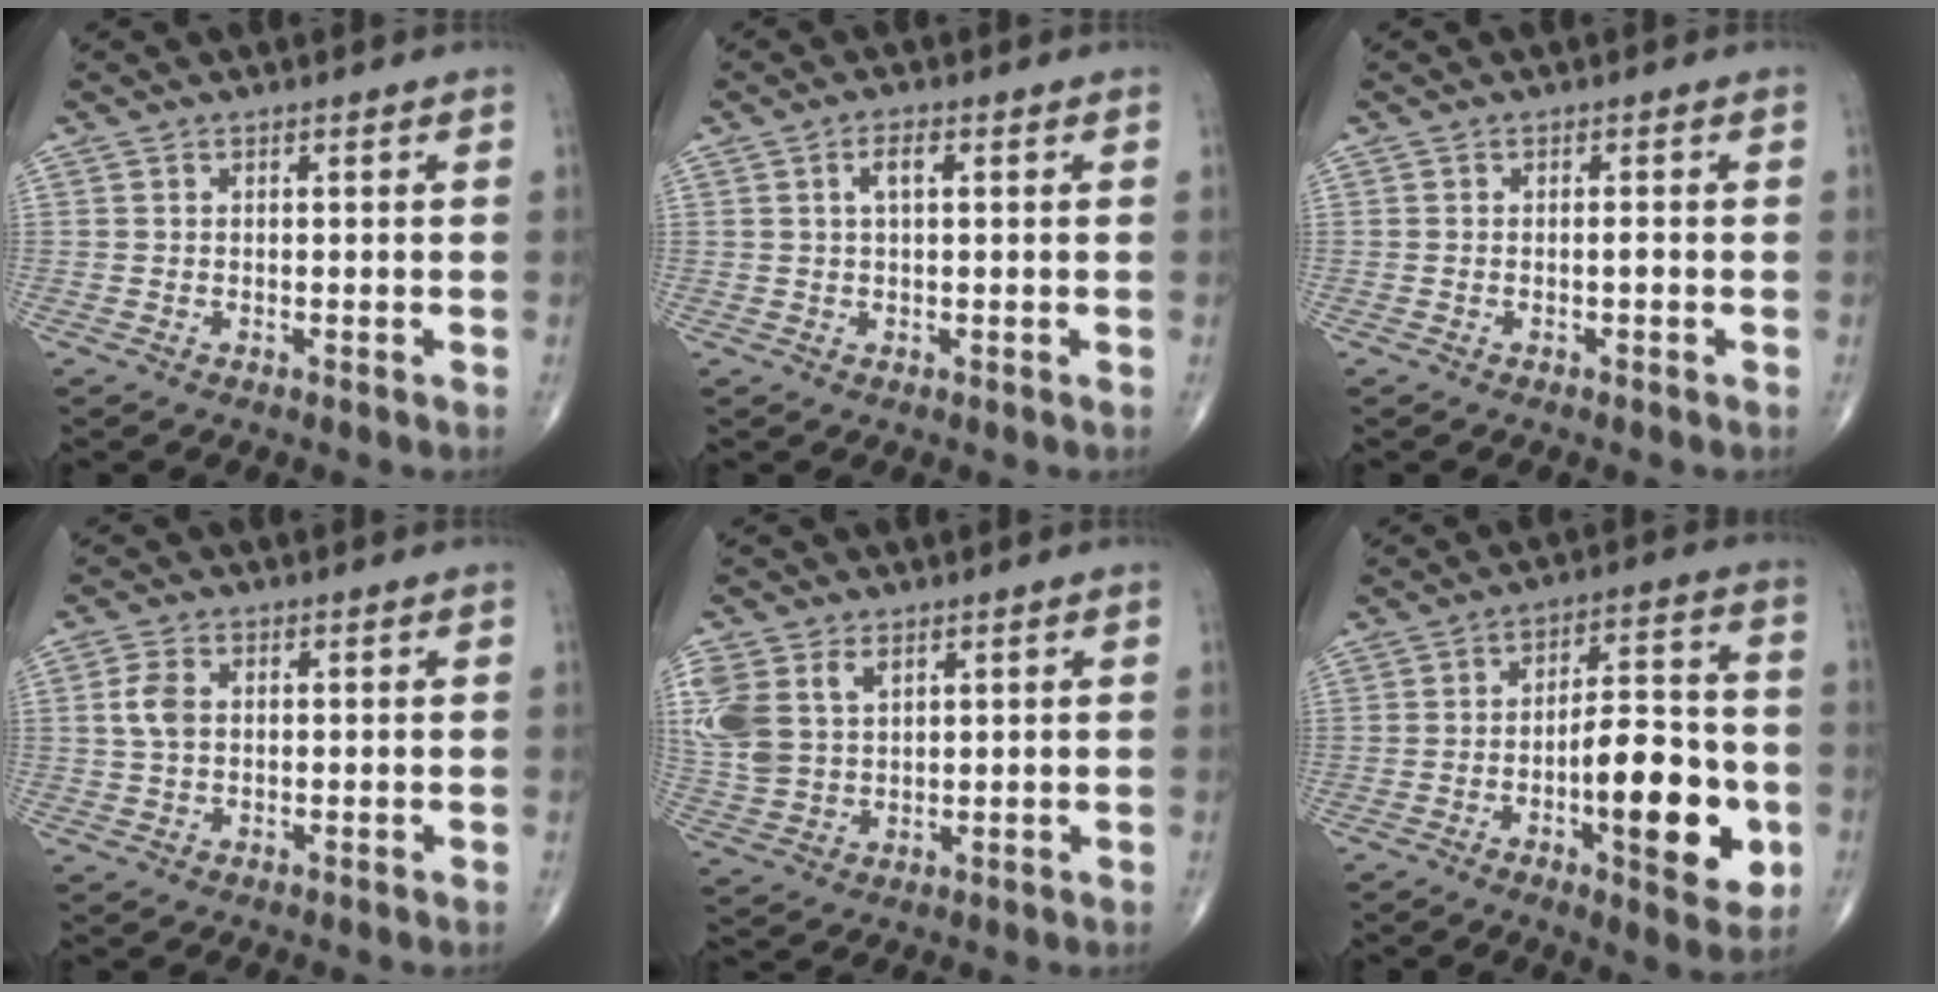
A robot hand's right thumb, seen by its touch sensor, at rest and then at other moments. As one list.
[{"total": 2.7, "force": [0.8, 1.0, 2.4], "torque": [-0.043, 0.005, 0.014]}, {"total": 0.7, "force": [-0.2, 0.1, 0.6], "torque": [-0.008, 0.001, -0.002]}, {"total": 4.0, "force": [0.5, 2.6, 3.0], "torque": [-0.066, 0.004, 0.008]}, {"total": 12.0, "force": [4.6, 8.2, 7.5], "torque": [-0.179, -0.001, 0.101]}, {"total": 17.4, "force": [-4.7, 6.1, 15.6], "torque": [-0.195, 0.025, -0.065]}]